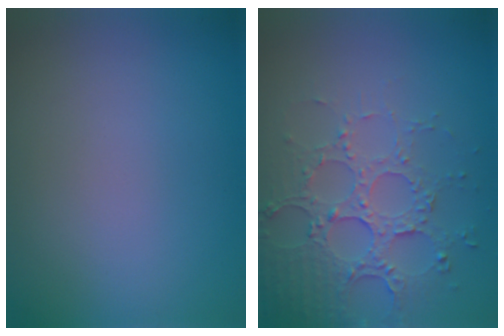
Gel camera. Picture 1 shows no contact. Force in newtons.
{"total": 4.5, "press": 3.5, "slide": 2.7}